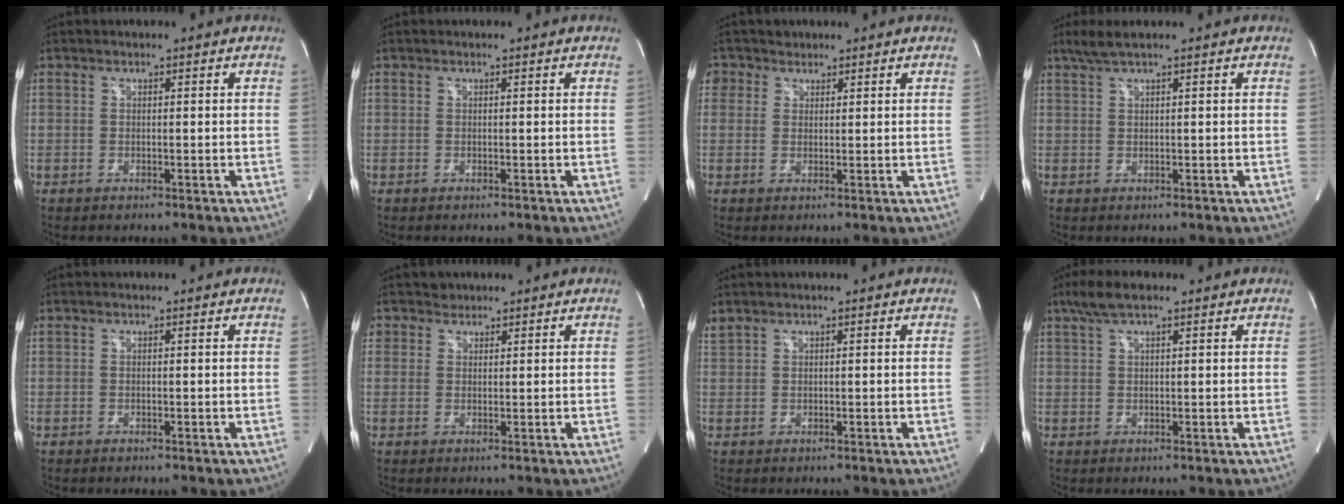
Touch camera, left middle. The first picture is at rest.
{"total": 0.0}
{"total": 3.1, "force": [1.8, 2.5, -0.2], "torque": [0.006, 0.018, 0.029]}
{"total": 2.6, "force": [1.9, -0.2, 1.7], "torque": [-0.047, 0.012, 0.043]}
{"total": 0.0}
{"total": 1.8, "force": [1.3, 1.3, -0.3], "torque": [0.012, 0.006, 0.016]}
{"total": 1.3, "force": [1.3, 0.2, 0.3], "torque": [-0.021, 0.019, 0.034]}
{"total": 4.5, "force": [3.1, 1.0, 3.1], "torque": [-0.069, 0.020, 0.059]}